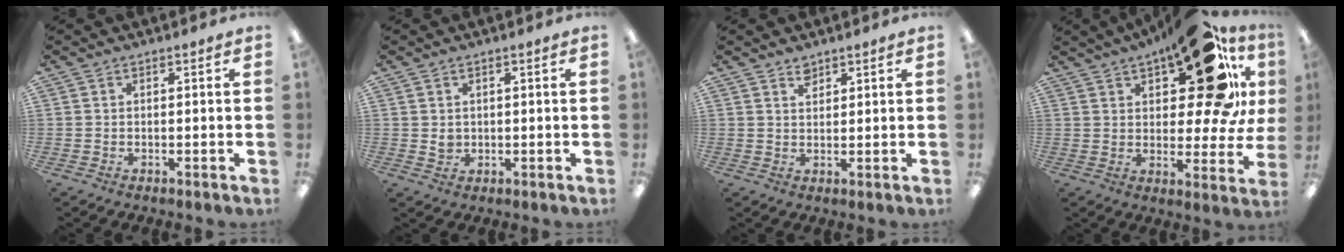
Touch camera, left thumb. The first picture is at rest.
{"total": 3.3, "force": [1.0, 2.7, 1.7], "torque": [-0.034, -0.004, 0.016]}
{"total": 2.3, "force": [2.0, 0.9, 0.6], "torque": [-0.007, -0.006, 0.037]}
{"total": 23.9, "force": [12.2, 8.8, 18.6], "torque": [-0.253, -0.070, 0.191]}